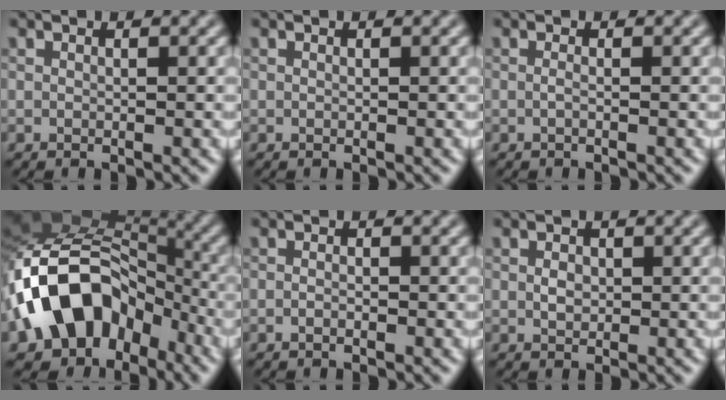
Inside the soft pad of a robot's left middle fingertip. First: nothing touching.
{"total": 0.0}
{"total": 0.5, "force": [-0.2, 0.1, 0.5], "torque": [-0.011, -0.001, -0.005]}
{"total": 13.8, "force": [-4.8, 9.8, 8.4], "torque": [-0.141, 0.017, -0.101]}
{"total": 0.7, "force": [-0.3, 0.3, 0.5], "torque": [-0.008, -0.003, -0.007]}
{"total": 1.2, "force": [0.1, 0.9, 0.8], "torque": [-0.016, -0.001, 0.000]}